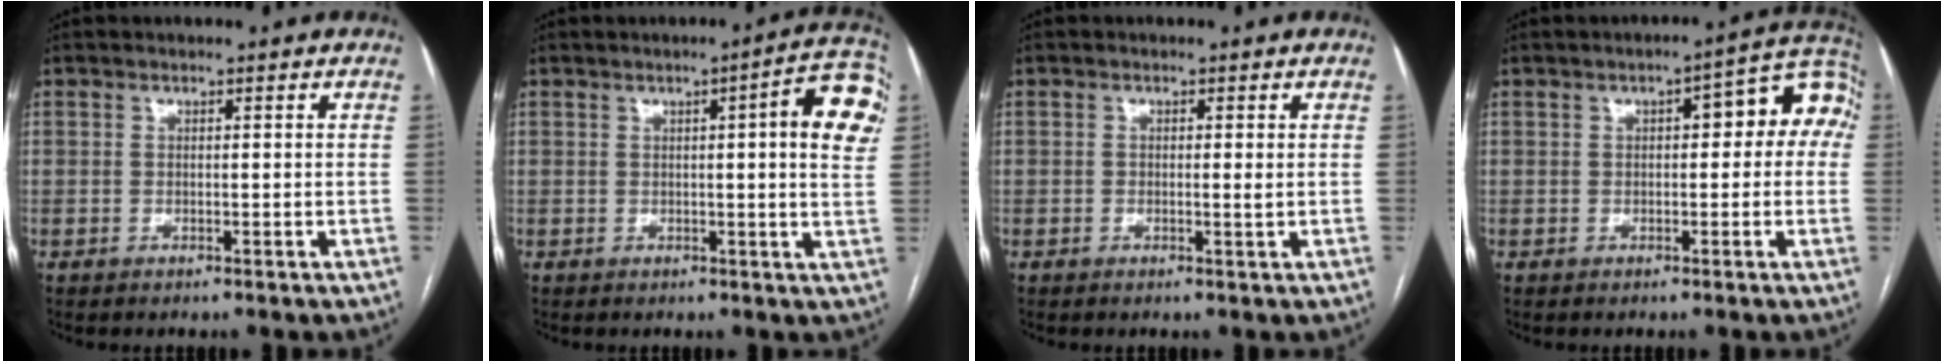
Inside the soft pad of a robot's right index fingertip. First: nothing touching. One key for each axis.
{"total": 9.2, "fx": 2.4, "fy": 1.0, "fz": 8.8, "tx": -0.094, "ty": 0.011, "tz": 0.018}
{"total": 1.0, "fx": -0.1, "fy": 0.0, "fz": 1.0, "tx": -0.016, "ty": -0.003, "tz": -0.002}
{"total": 9.1, "fx": 1.6, "fy": 3.2, "fz": 8.4, "tx": -0.096, "ty": 0.045, "tz": 0.015}